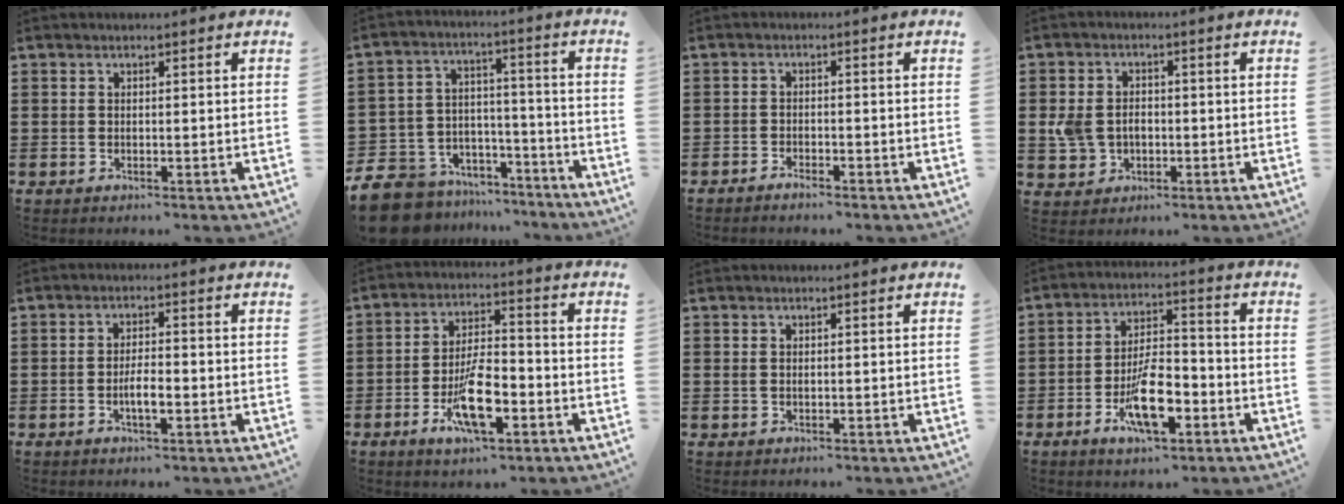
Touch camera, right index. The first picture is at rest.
{"total": 10.0, "force": [-8.9, 4.2, 1.8], "torque": [-0.064, 0.022, -0.175]}
{"total": 1.2, "force": [-1.1, 0.1, 0.2], "torque": [-0.006, 0.000, -0.023]}
{"total": 4.5, "force": [-0.4, 3.8, 2.4], "torque": [-0.068, 0.006, -0.013]}
{"total": 3.7, "force": [-1.3, 1.1, 3.3], "torque": [-0.064, 0.002, -0.025]}
{"total": 10.3, "force": [-4.2, 3.8, 8.6], "torque": [-0.166, 0.003, -0.072]}
{"total": 0.6, "force": [0.1, 0.4, 0.5], "torque": [-0.012, 0.001, 0.001]}
{"total": 10.3, "force": [-4.4, 4.1, 8.3], "torque": [-0.161, 0.004, -0.076]}